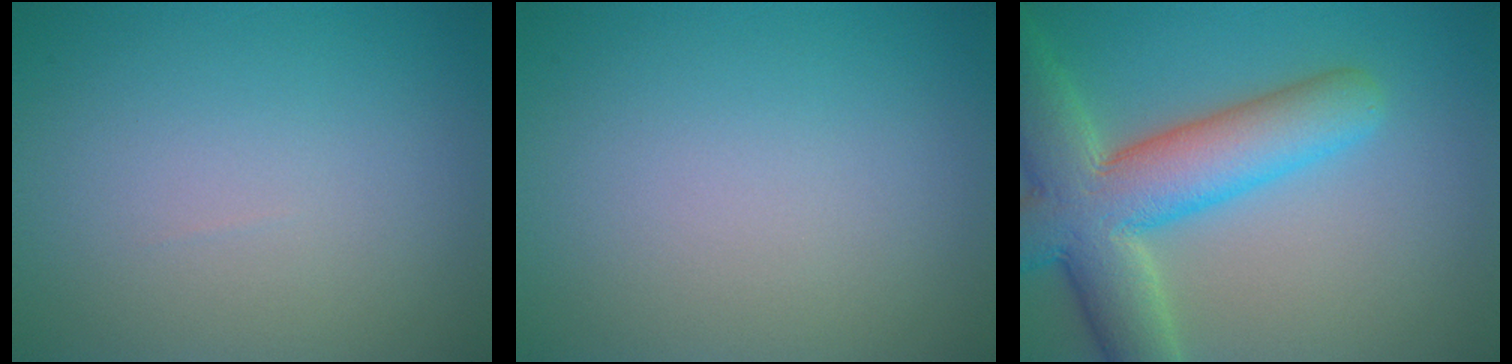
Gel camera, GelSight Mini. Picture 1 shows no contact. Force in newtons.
{"total": 0.0}
{"total": 9.6, "press": 9.6, "slide": 0.7}